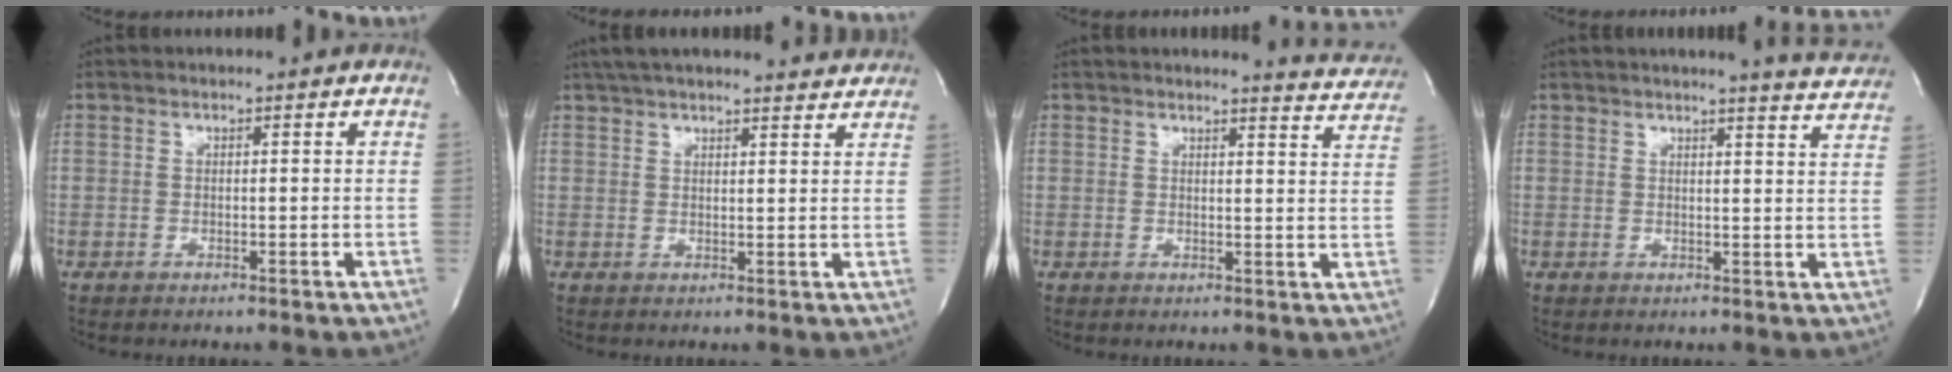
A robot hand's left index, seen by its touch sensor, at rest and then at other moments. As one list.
[{"total": 17.6, "force": [16.1, 2.5, 6.6], "torque": [-0.101, 0.037, 0.214]}, {"total": 6.7, "force": [6.7, 0.2, 0.3], "torque": [-0.001, -0.041, 0.055]}, {"total": 8.5, "force": [8.2, -0.3, 2.3], "torque": [-0.030, -0.032, 0.075]}]